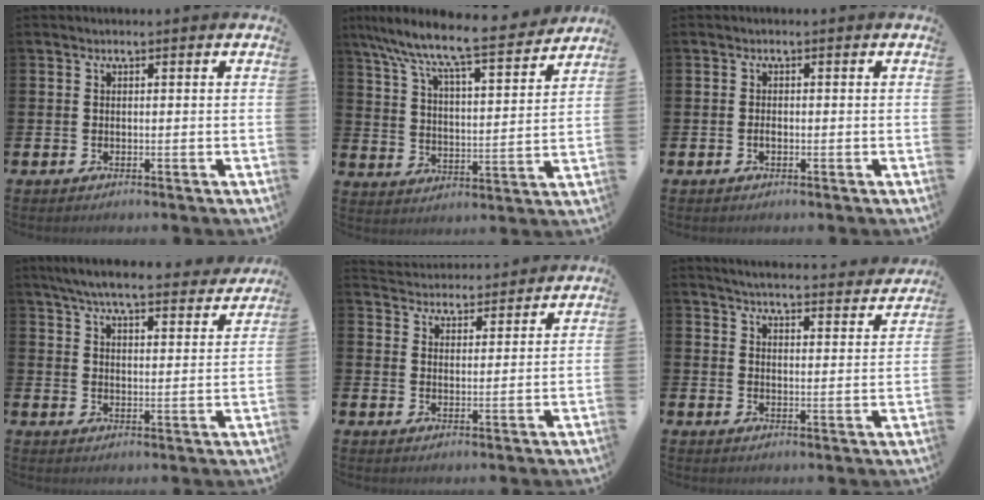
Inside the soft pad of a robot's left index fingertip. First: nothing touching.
{"total": 9.1, "force": [8.2, 1.0, 3.7], "torque": [-0.099, -0.064, 0.133]}
{"total": 0.9, "force": [-0.3, 0.5, 0.7], "torque": [-0.013, 0.001, -0.007]}
{"total": 6.6, "force": [6.2, 0.9, 2.1], "torque": [-0.048, -0.044, 0.104]}
{"total": 4.3, "force": [4.3, 0.7, -0.3], "torque": [-0.001, -0.032, 0.075]}
{"total": 5.1, "force": [5.0, 0.2, 0.9], "torque": [-0.018, -0.046, 0.083]}